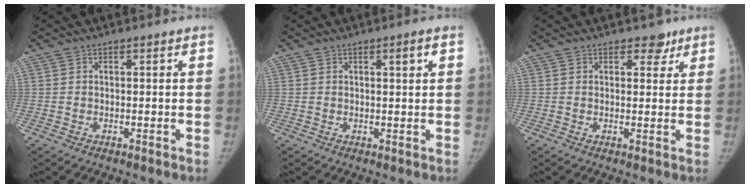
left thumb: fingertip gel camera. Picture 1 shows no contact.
{"total": 2.2, "force": [0.9, 0.3, 2.0], "torque": [-0.028, -0.002, 0.014]}
{"total": 2.7, "force": [1.8, 1.7, 0.9], "torque": [0.012, -0.010, 0.022]}